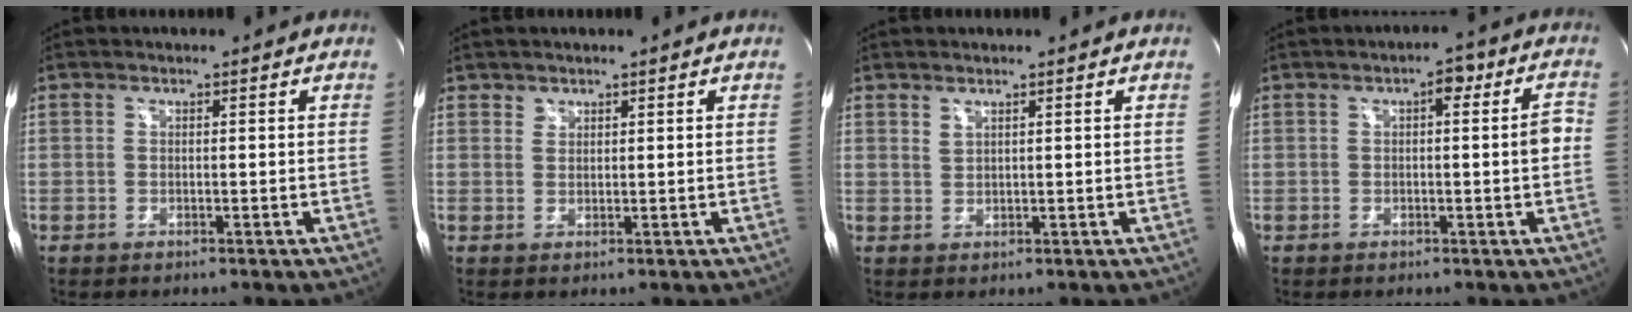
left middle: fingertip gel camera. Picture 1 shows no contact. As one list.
[{"total": 0.9, "force": [0.7, 0.5, 0.0], "torque": [0.008, -0.002, 0.012]}, {"total": 0.9, "force": [0.8, 0.2, 0.4], "torque": [-0.008, -0.004, 0.022]}, {"total": 5.7, "force": [0.5, 1.4, 5.5], "torque": [-0.073, 0.021, 0.004]}]